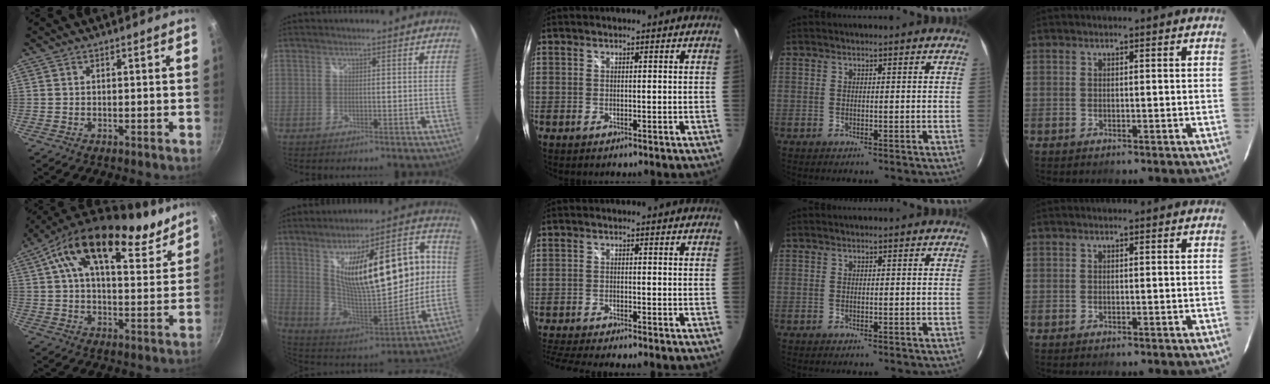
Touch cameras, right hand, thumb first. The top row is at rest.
{"thumb": {"total": 20.8, "force": [12.9, 9.5, 13.3], "torque": [-0.193, -0.036, 0.200]}, "index": {"total": 24.7, "force": [4.2, 8.2, 22.9], "torque": [-0.364, 0.005, 0.090]}, "middle": {"total": 6.9, "force": [-6.3, -0.5, 2.8], "torque": [-0.077, -0.024, -0.109]}}